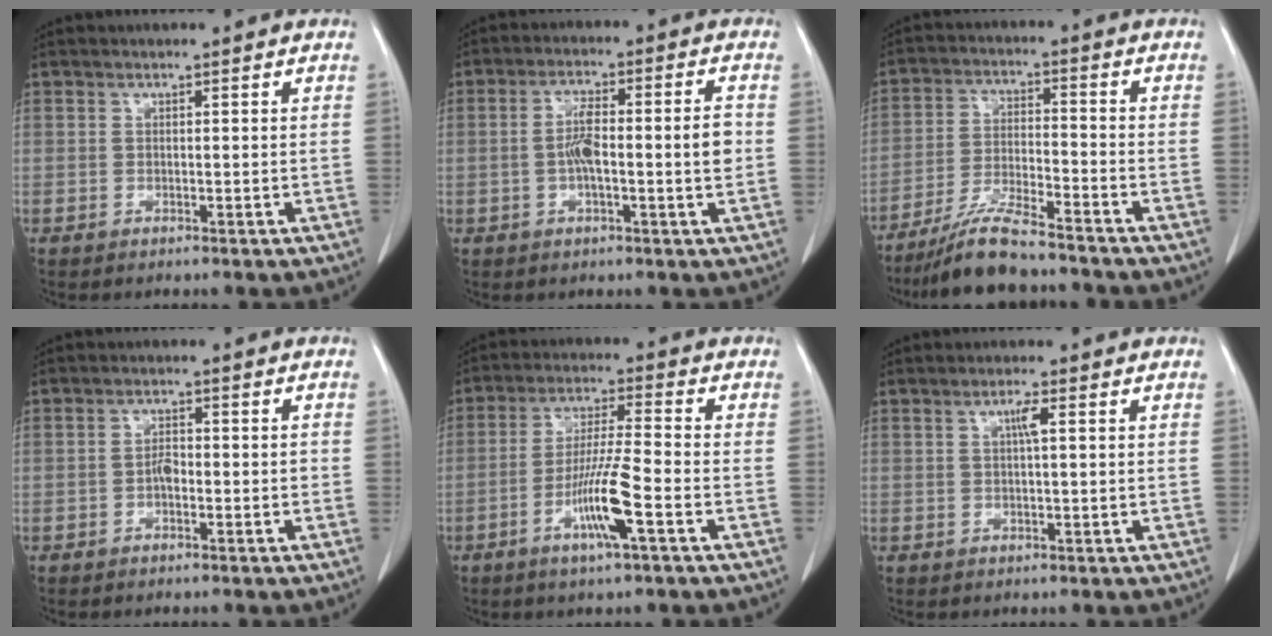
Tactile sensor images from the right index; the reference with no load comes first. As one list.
[{"total": 8.4, "force": [-0.7, 1.2, 8.3], "torque": [-0.148, 0.018, -0.014]}, {"total": 9.2, "force": [-7.9, 0.7, 4.8], "torque": [-0.096, -0.023, -0.145]}, {"total": 2.2, "force": [-0.9, 1.0, 1.7], "torque": [-0.026, 0.006, -0.015]}, {"total": 9.2, "force": [-3.8, -0.1, 8.4], "torque": [-0.162, -0.009, -0.073]}, {"total": 1.9, "force": [0.5, 0.2, 1.9], "torque": [-0.034, 0.003, 0.007]}]